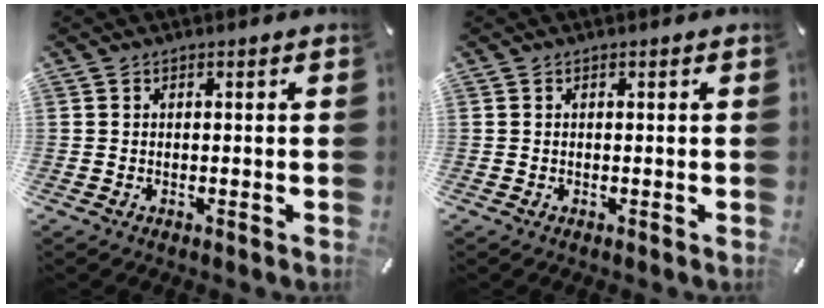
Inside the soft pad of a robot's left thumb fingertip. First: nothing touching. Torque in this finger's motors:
{"motor_torque": [-0.07, 0.07, 0.00, -0.02, 0.00]}